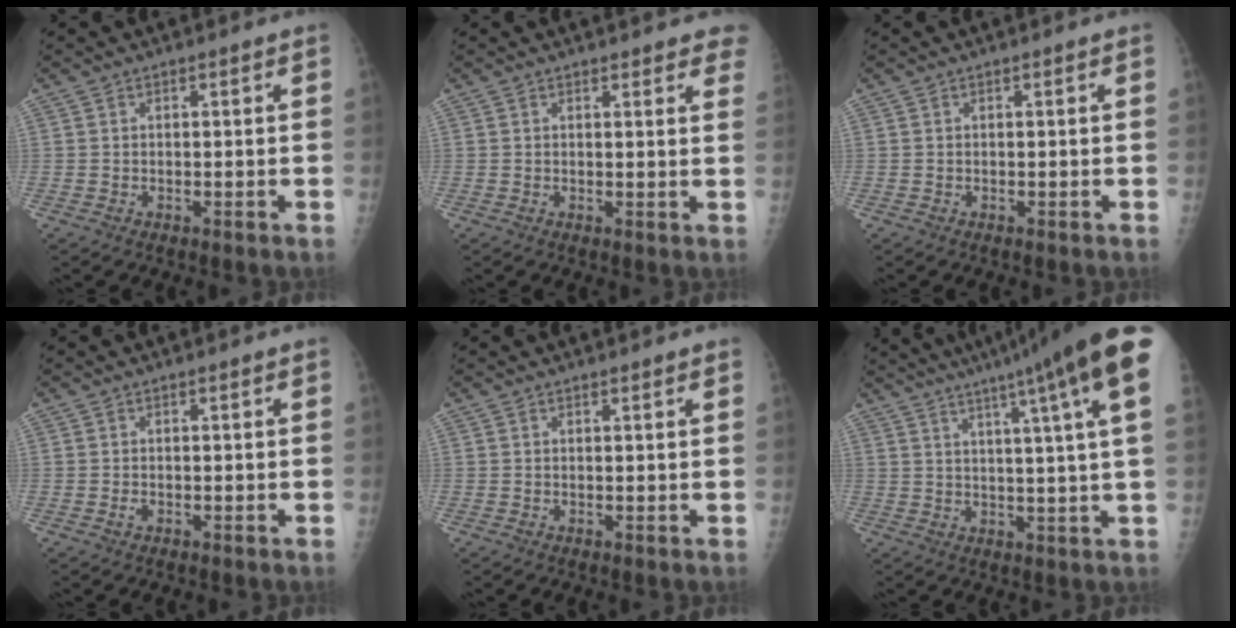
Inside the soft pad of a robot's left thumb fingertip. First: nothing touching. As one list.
[{"total": 6.2, "force": [5.3, 1.9, 2.6], "torque": [0.001, -0.017, 0.047]}, {"total": 0.0}, {"total": 0.6, "force": [-0.1, 0.4, 0.4], "torque": [-0.010, 0.001, -0.002]}, {"total": 1.2, "force": [1.1, 0.1, 0.5], "torque": [-0.002, 0.001, 0.015]}, {"total": 20.0, "force": [12.0, 0.3, 16.0], "torque": [-0.228, -0.026, 0.141]}]